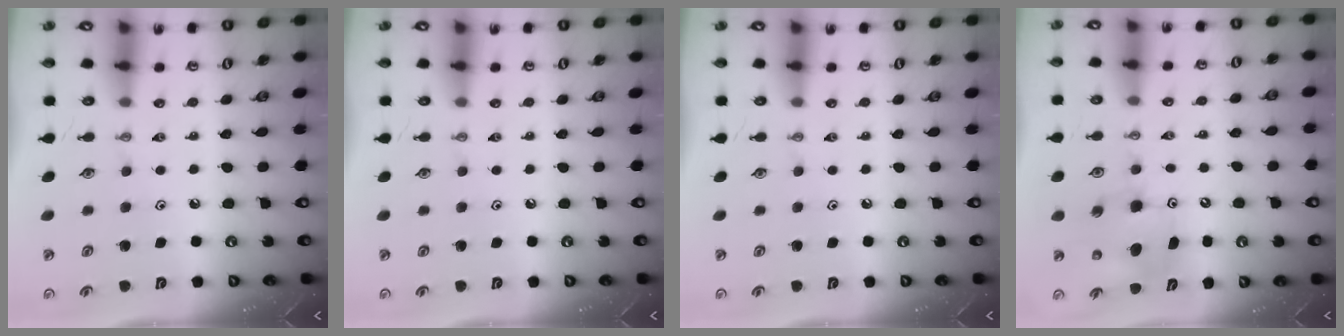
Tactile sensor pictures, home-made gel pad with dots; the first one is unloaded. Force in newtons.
{"total": 0.0}
{"total": 0.0}
{"total": 8.1, "press": 7.9, "slide": 1.6}